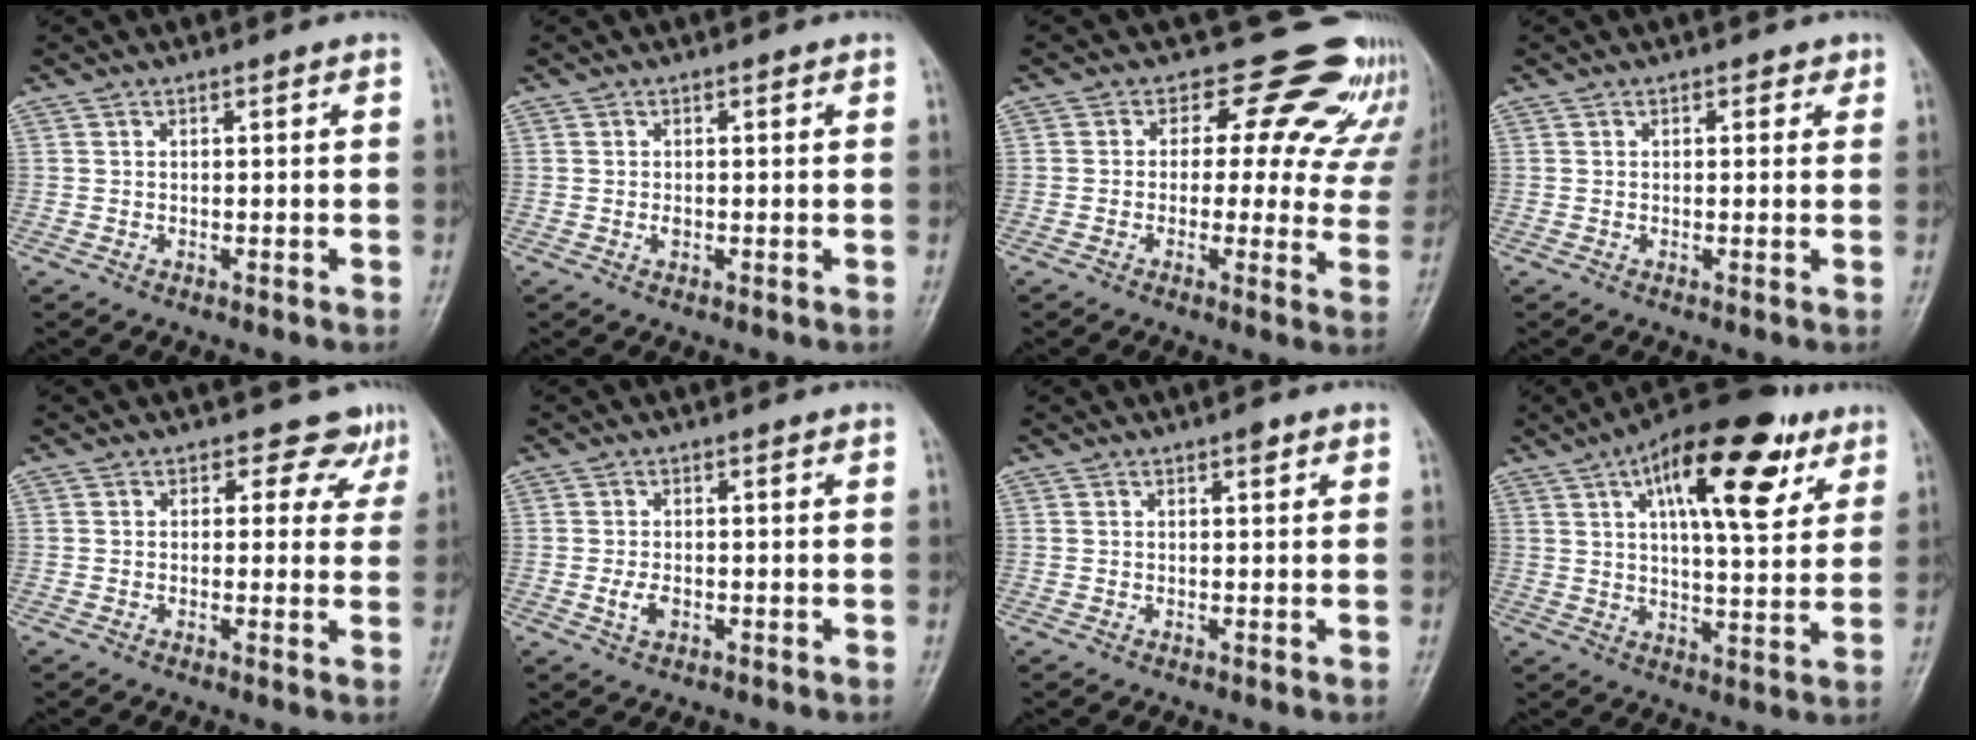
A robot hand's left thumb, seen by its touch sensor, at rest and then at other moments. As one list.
[{"total": 1.1, "force": [0.0, 0.8, 0.8], "torque": [-0.007, 0.001, -0.004]}, {"total": 16.0, "force": [12.2, 7.8, 6.9], "torque": [-0.018, -0.061, 0.121]}, {"total": 1.7, "force": [0.8, 1.2, 0.9], "torque": [0.005, -0.001, 0.005]}, {"total": 5.1, "force": [3.1, 3.6, 1.9], "torque": [0.014, -0.012, 0.022]}, {"total": 2.8, "force": [-0.7, 1.8, 2.1], "torque": [-0.035, 0.001, -0.014]}, {"total": 1.6, "force": [0.9, 0.8, 1.1], "torque": [-0.010, 0.000, 0.008]}, {"total": 20.2, "force": [9.2, 7.9, 16.1], "torque": [-0.215, -0.014, 0.136]}]